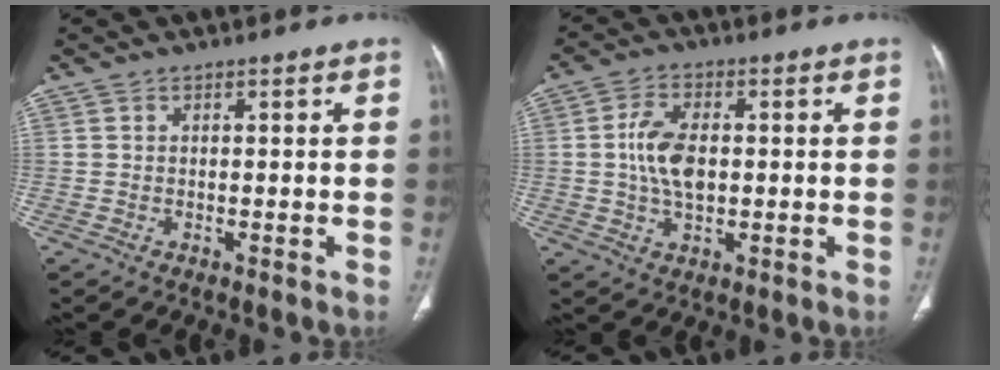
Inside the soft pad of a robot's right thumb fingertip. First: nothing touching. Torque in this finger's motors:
{"motor_torque": [1.27, 1.67, 1.23, 0.10, 0.15]}